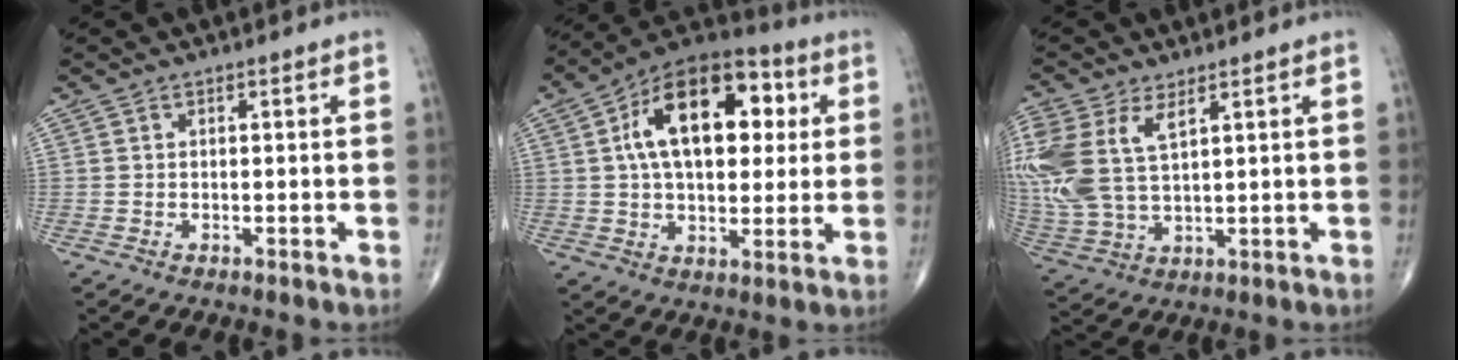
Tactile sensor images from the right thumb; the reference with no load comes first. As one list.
[{"total": 20.6, "force": [4.8, 11.8, 16.2], "torque": [-0.222, 0.016, 0.068]}, {"total": 15.1, "force": [5.2, 8.0, 11.8], "torque": [-0.291, -0.005, 0.112]}]